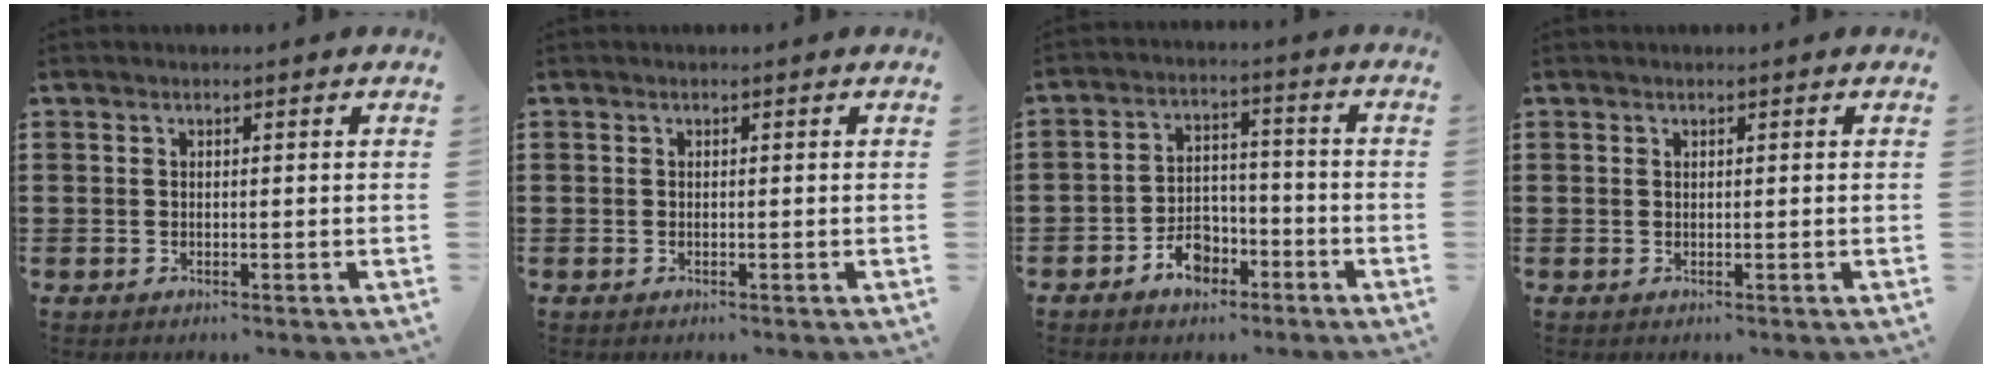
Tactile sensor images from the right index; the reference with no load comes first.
{"total": 0.0}
{"total": 5.5, "force": [-3.5, 3.5, 2.3], "torque": [-0.037, 0.020, -0.063]}
{"total": 0.0}